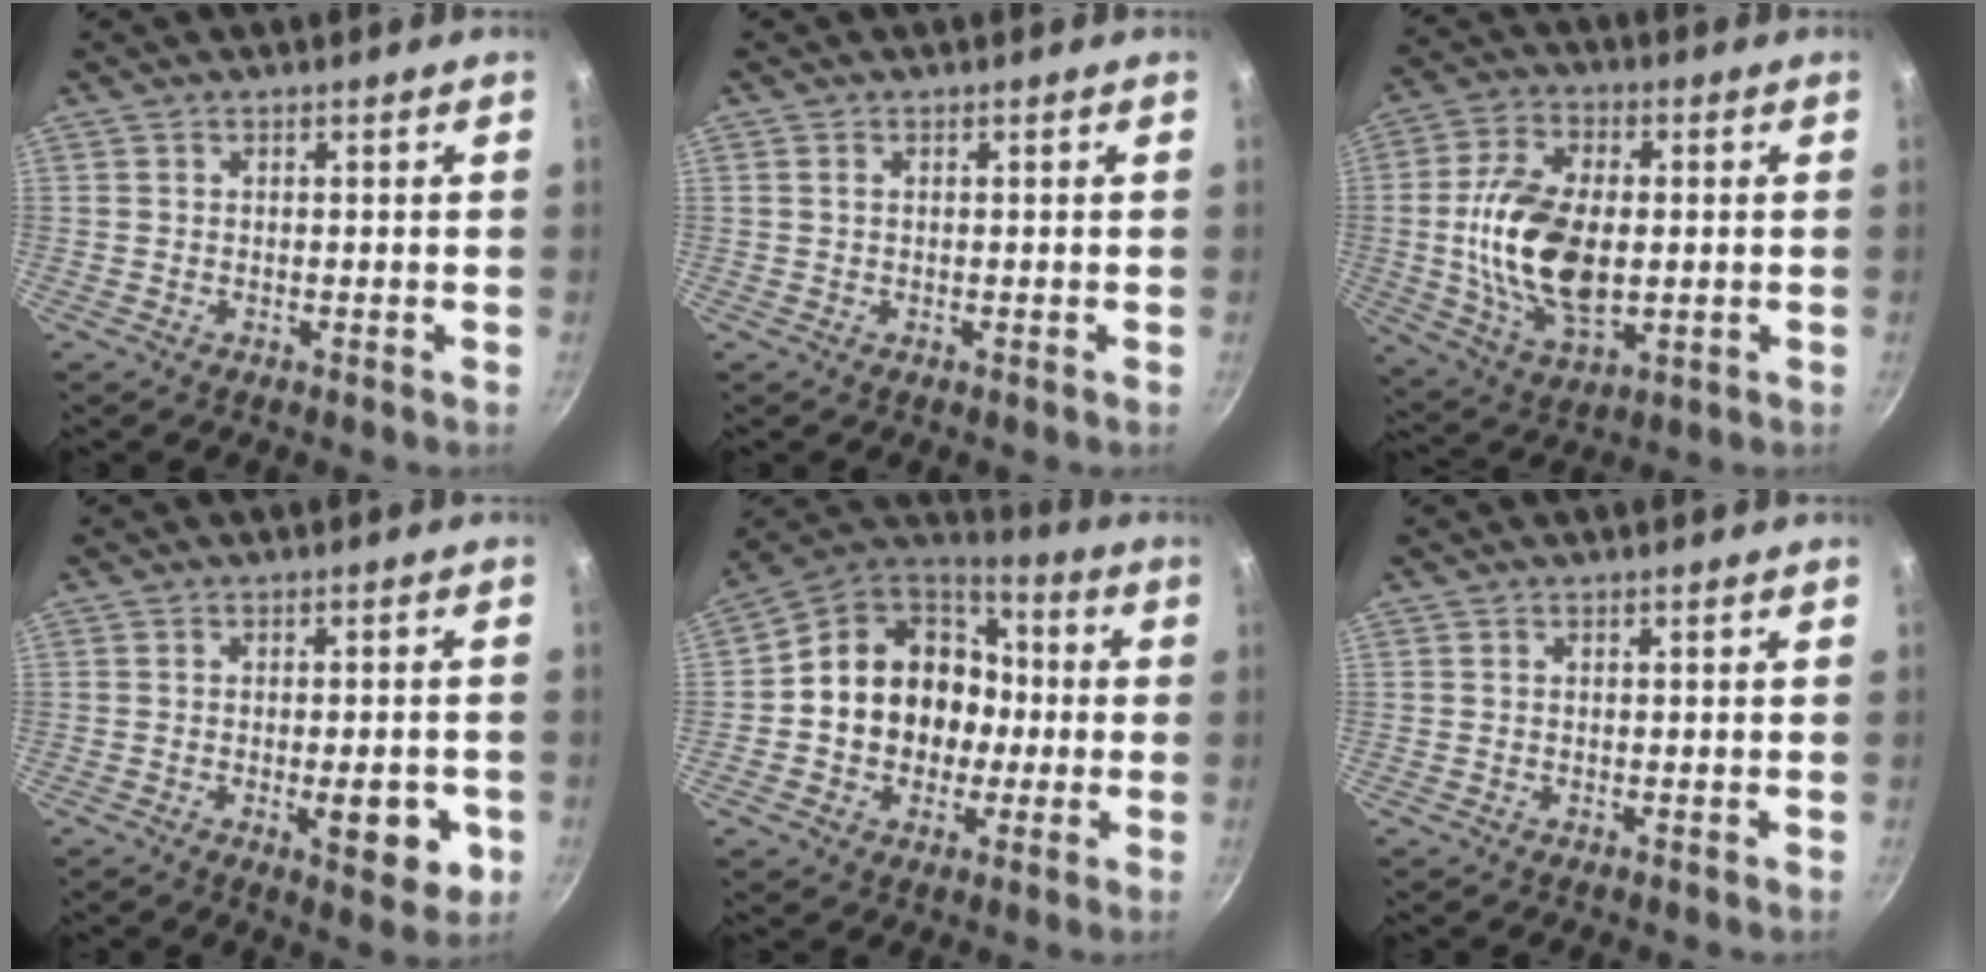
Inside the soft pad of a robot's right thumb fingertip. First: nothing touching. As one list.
[{"total": 0.6, "force": [0.2, 0.4, 0.5], "torque": [-0.009, 0.002, 0.002]}, {"total": 17.0, "force": [-0.3, 9.8, 13.8], "torque": [-0.250, 0.005, -0.003]}, {"total": 8.7, "force": [-2.4, 3.5, 7.6], "torque": [-0.079, 0.002, -0.028]}, {"total": 17.9, "force": [-0.7, 15.2, 9.6], "torque": [-0.126, 0.040, -0.015]}, {"total": 0.0}]